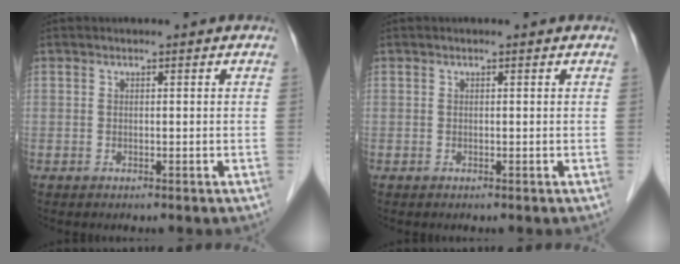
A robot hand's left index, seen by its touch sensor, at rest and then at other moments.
{"total": 0.0}